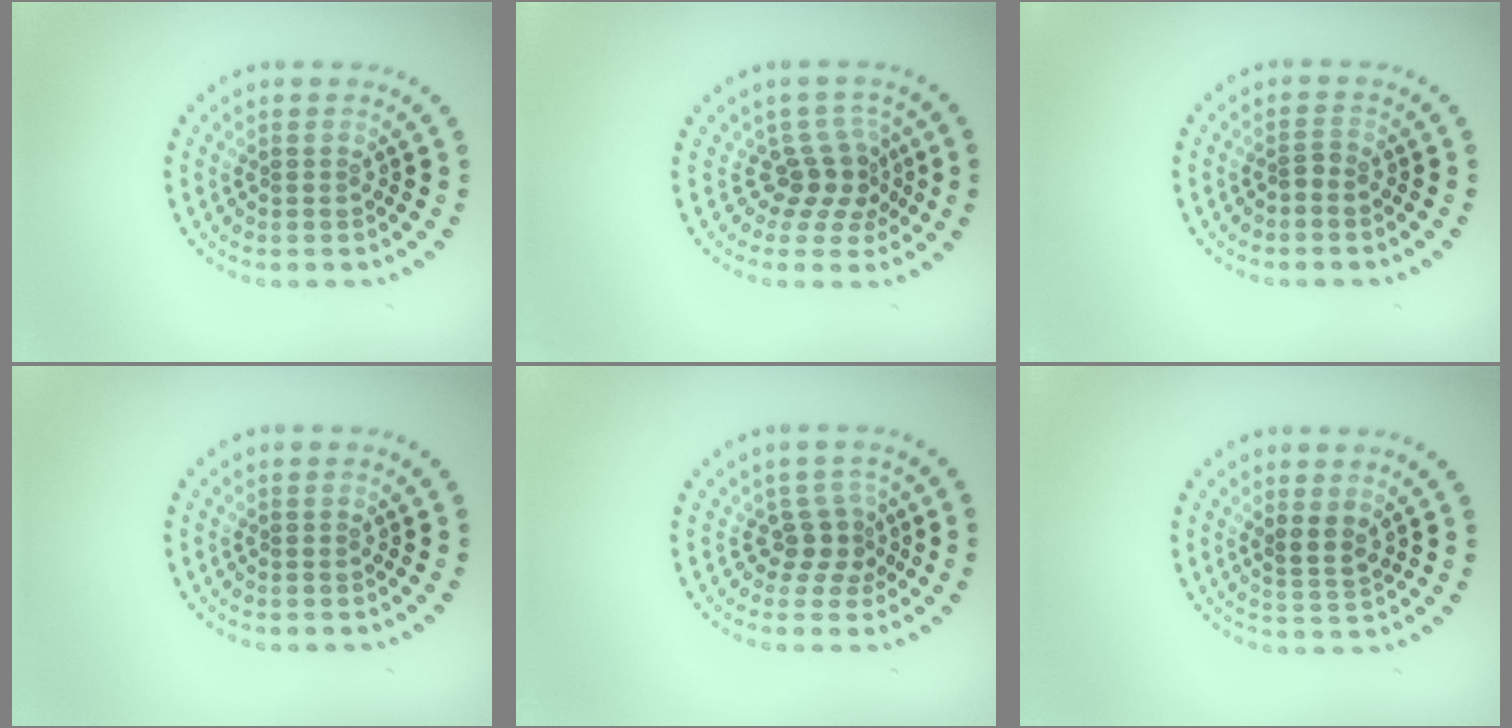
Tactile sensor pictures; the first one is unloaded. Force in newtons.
{"total": 2.9, "press": 2.0, "slide": 2.1}
{"total": 0.6, "press": 0.4, "slide": 0.5}
{"total": 0.0}
{"total": 2.2, "press": 1.5, "slide": 1.6}
{"total": 1.9, "press": 1.5, "slide": 1.2}